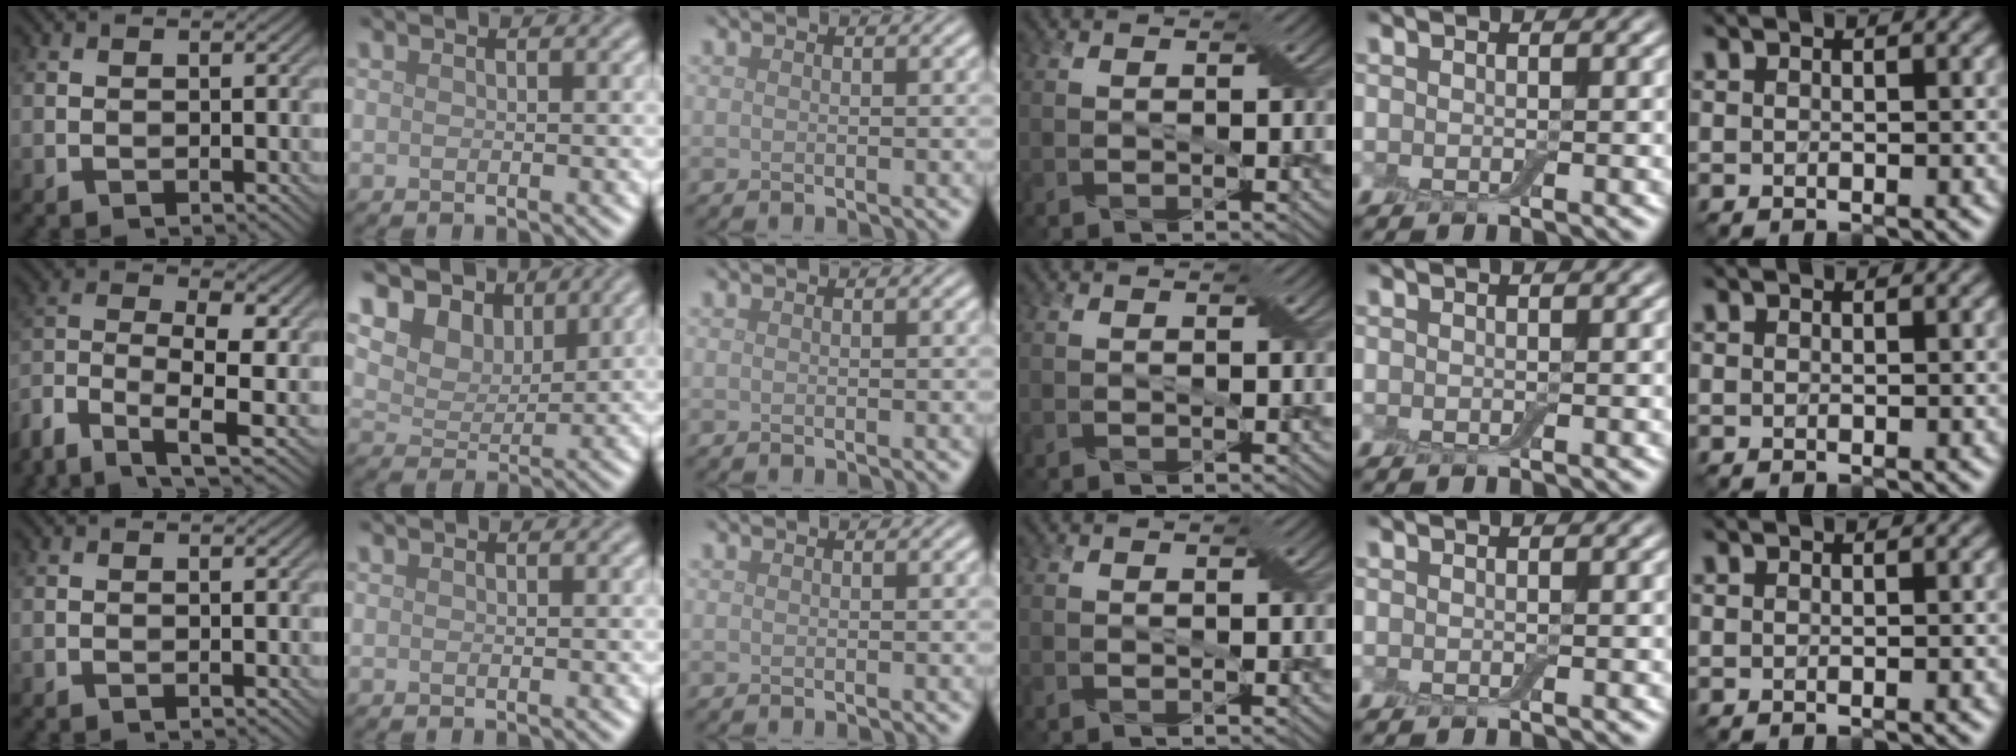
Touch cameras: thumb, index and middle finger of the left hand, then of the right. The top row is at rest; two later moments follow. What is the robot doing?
{"motion": "extract", "object": "backpack"}